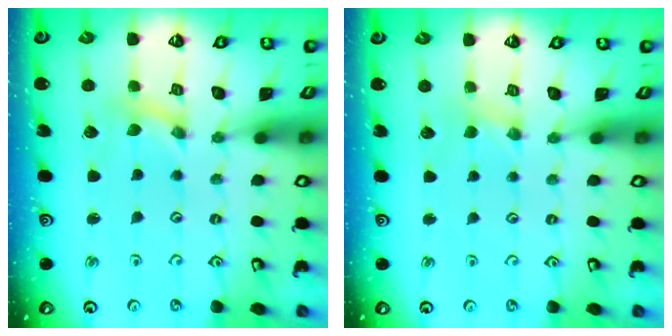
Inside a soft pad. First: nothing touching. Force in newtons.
{"total": 1.1, "press": 1.1, "slide": 0.2}